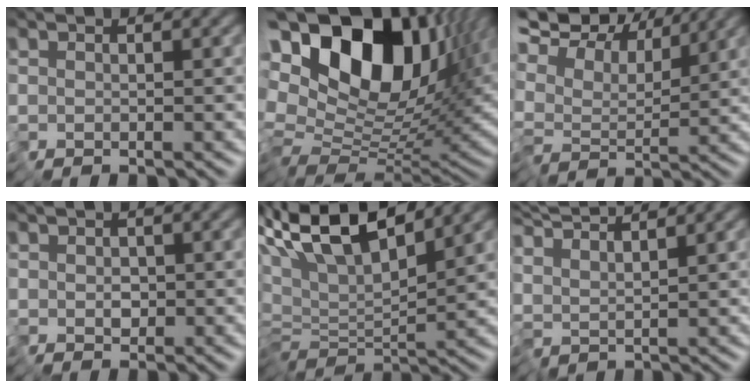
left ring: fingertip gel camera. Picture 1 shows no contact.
{"total": 18.0, "force": [6.9, 10.3, 13.1], "torque": [-0.255, 0.041, 0.118]}
{"total": 9.9, "force": [6.3, 5.2, 5.4], "torque": [-0.134, 0.031, 0.088]}
{"total": 1.9, "force": [0.0, 1.7, 0.8], "torque": [-0.005, 0.001, -0.006]}
{"total": 9.6, "force": [5.8, 2.2, 7.3], "torque": [-0.156, 0.018, 0.103]}
{"total": 4.8, "force": [4.7, -0.2, 0.9], "torque": [-0.040, 0.020, 0.095]}